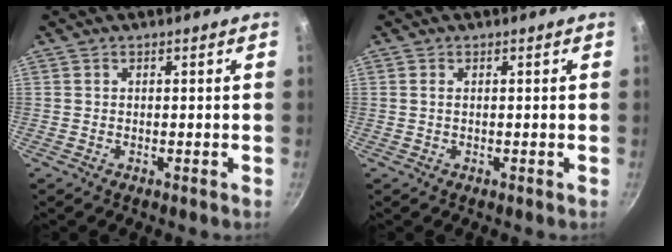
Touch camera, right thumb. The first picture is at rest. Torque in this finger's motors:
{"motor_torque": [-0.31, 0.04, 0.45, 0.06, -0.03]}